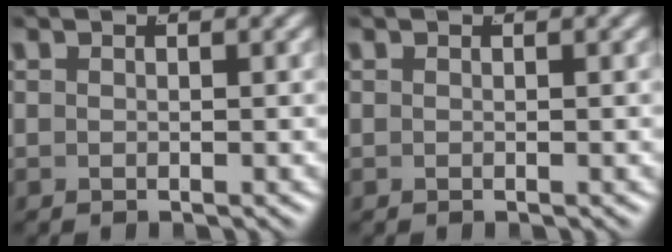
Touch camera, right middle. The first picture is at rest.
{"total": 0.0}